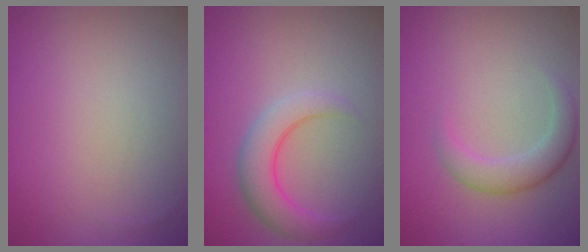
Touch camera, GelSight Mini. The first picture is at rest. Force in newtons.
{"total": 4.0, "press": 4.0, "slide": 0.3}
{"total": 2.9, "press": 2.9, "slide": 0.2}